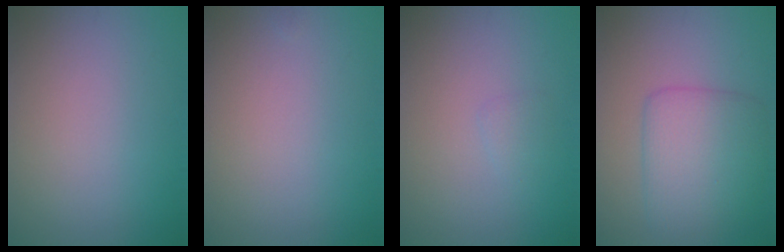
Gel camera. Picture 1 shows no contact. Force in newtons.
{"total": 0.0}
{"total": 0.8, "press": 0.8, "slide": 0.0}
{"total": 5.2, "press": 5.2, "slide": 0.1}